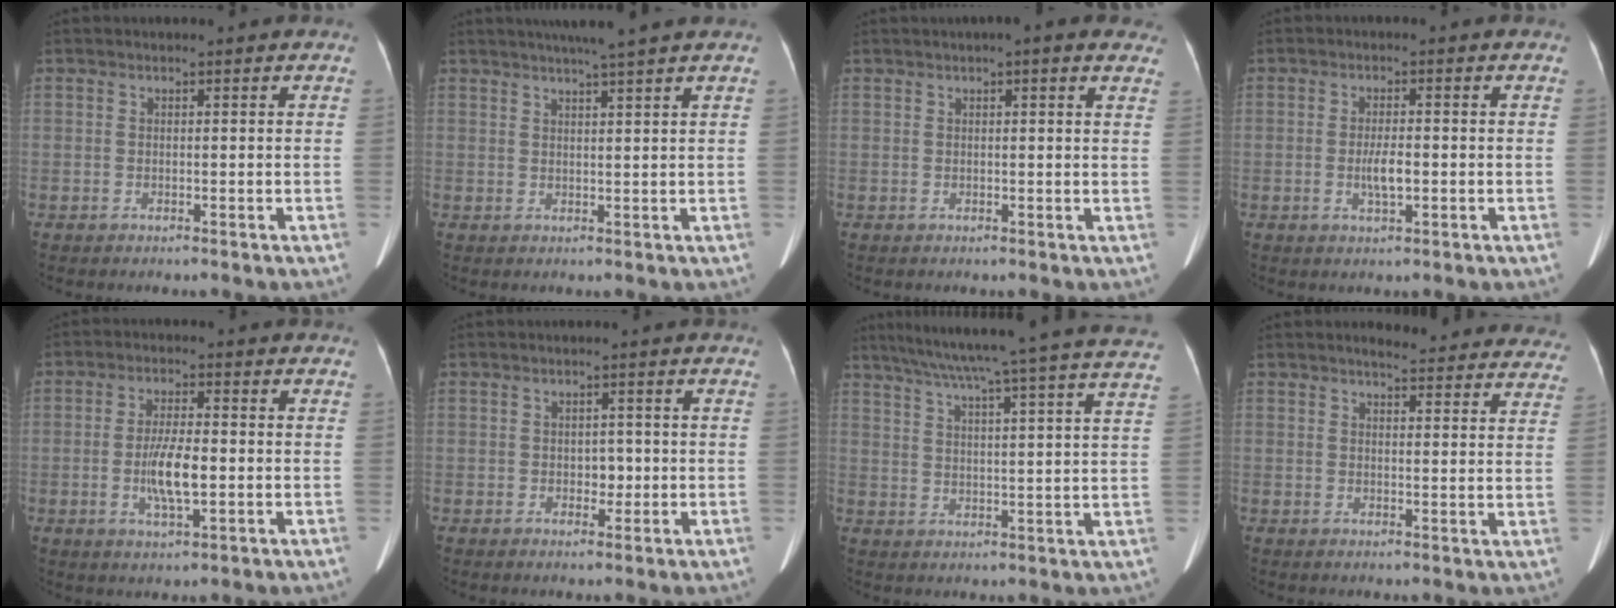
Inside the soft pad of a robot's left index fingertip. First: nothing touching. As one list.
[{"total": 6.3, "force": [5.2, -1.1, 3.5], "torque": [-0.054, 0.011, 0.070]}, {"total": 5.4, "force": [3.8, 1.0, 3.8], "torque": [-0.035, 0.017, 0.034]}, {"total": 3.1, "force": [-0.7, 0.7, 3.0], "torque": [-0.060, -0.001, -0.012]}, {"total": 6.5, "force": [-1.2, 1.4, 6.2], "torque": [-0.124, -0.002, -0.021]}, {"total": 2.1, "force": [-0.4, 1.4, 1.5], "torque": [-0.018, 0.004, -0.004]}, {"total": 27.6, "force": [24.2, -1.0, 13.2], "torque": [-0.219, -0.024, 0.307]}, {"total": 17.3, "force": [16.4, 3.4, 4.5], "torque": [-0.028, -0.034, 0.170]}]